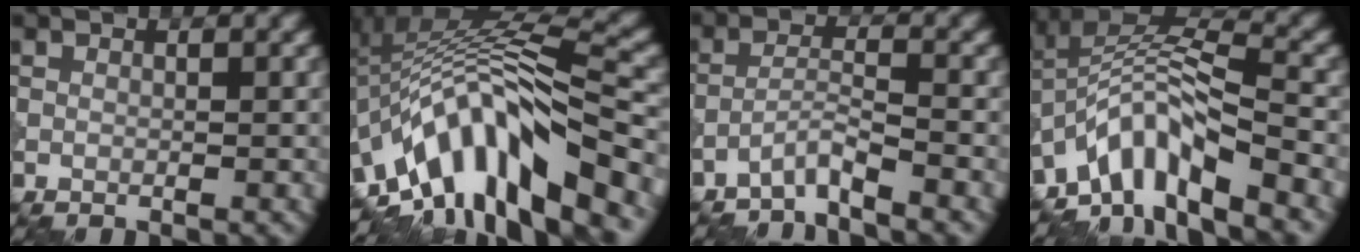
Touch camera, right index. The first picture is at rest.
{"total": 12.6, "force": [-6.6, 4.0, 10.0], "torque": [-0.166, 0.021, -0.117]}
{"total": 2.8, "force": [-2.4, 0.0, 1.3], "torque": [-0.021, 0.008, -0.058]}
{"total": 8.4, "force": [-5.2, 2.6, 6.0], "torque": [-0.091, 0.012, -0.108]}